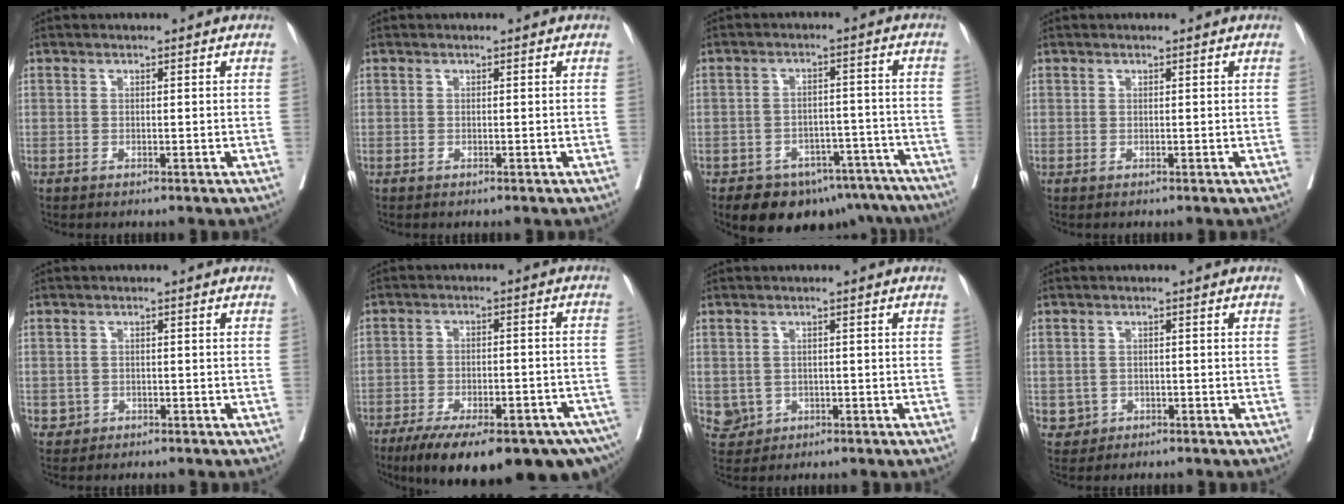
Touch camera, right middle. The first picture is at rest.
{"total": 0.0}
{"total": 15.0, "force": [-11.5, 8.3, 5.1], "torque": [-0.046, 0.033, -0.136]}
{"total": 0.0}
{"total": 1.4, "force": [-0.7, 1.2, 0.1], "torque": [-0.002, 0.006, -0.009]}
{"total": 21.8, "force": [-15.1, 6.0, 14.5], "torque": [-0.176, 0.000, -0.205]}
{"total": 4.0, "force": [-1.0, 3.8, 0.8], "torque": [-0.014, 0.002, -0.008]}
{"total": 2.3, "force": [-0.9, 2.0, 0.2], "torque": [0.001, 0.009, -0.012]}